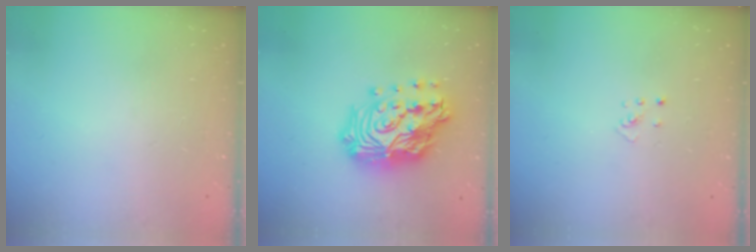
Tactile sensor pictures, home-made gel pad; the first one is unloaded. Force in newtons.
{"total": 23.4, "press": 23.3, "slide": 2.1}
{"total": 2.0, "press": 2.0, "slide": 0.3}